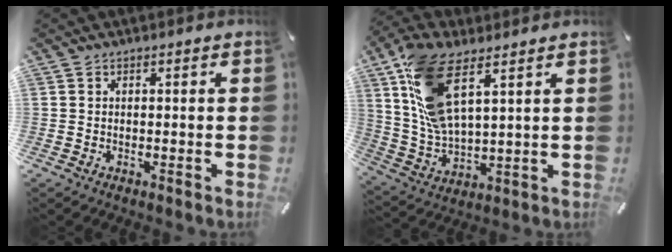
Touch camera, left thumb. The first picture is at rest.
{"total": 14.7, "force": [7.5, 6.2, 11.0], "torque": [-0.252, -0.024, 0.137]}